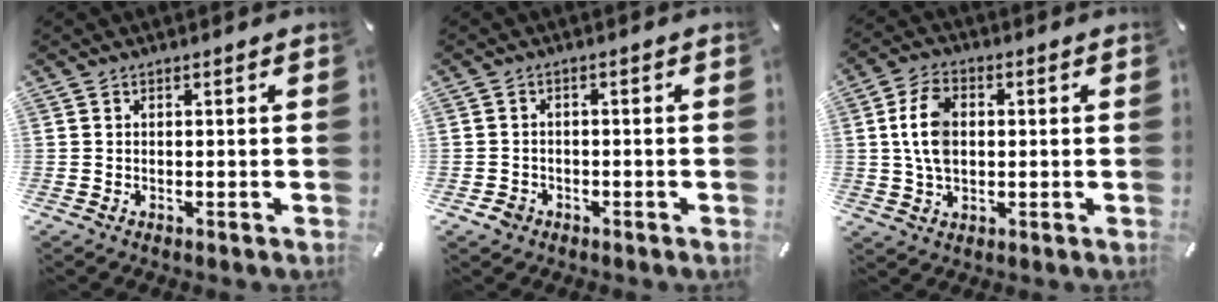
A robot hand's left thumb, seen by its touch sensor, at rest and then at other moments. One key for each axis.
{"total": 2.4, "fx": -1.5, "fy": 1.9, "fz": 0.6, "tx": -0.008, "ty": 0.008, "tz": -0.029}
{"total": 8.1, "fx": 0.9, "fy": 5.6, "fz": 5.9, "tx": -0.128, "ty": 0.005, "tz": 0.012}